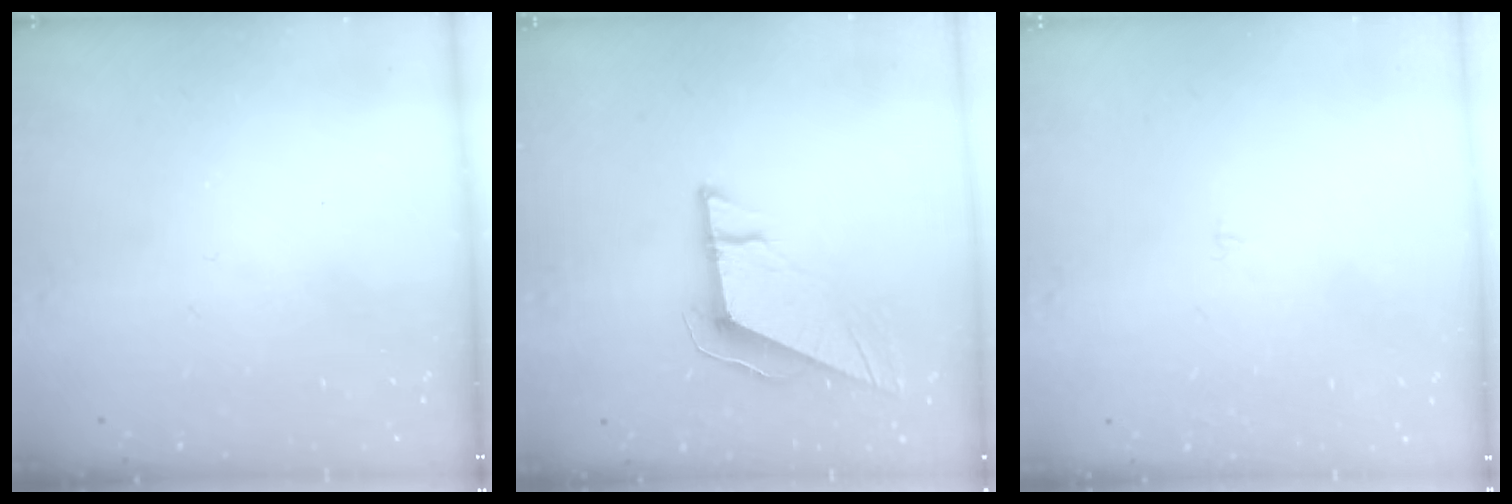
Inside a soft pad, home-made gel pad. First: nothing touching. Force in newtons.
{"total": 9.9, "press": 9.7, "slide": 2.0}
{"total": 1.2, "press": 1.2, "slide": 0.1}